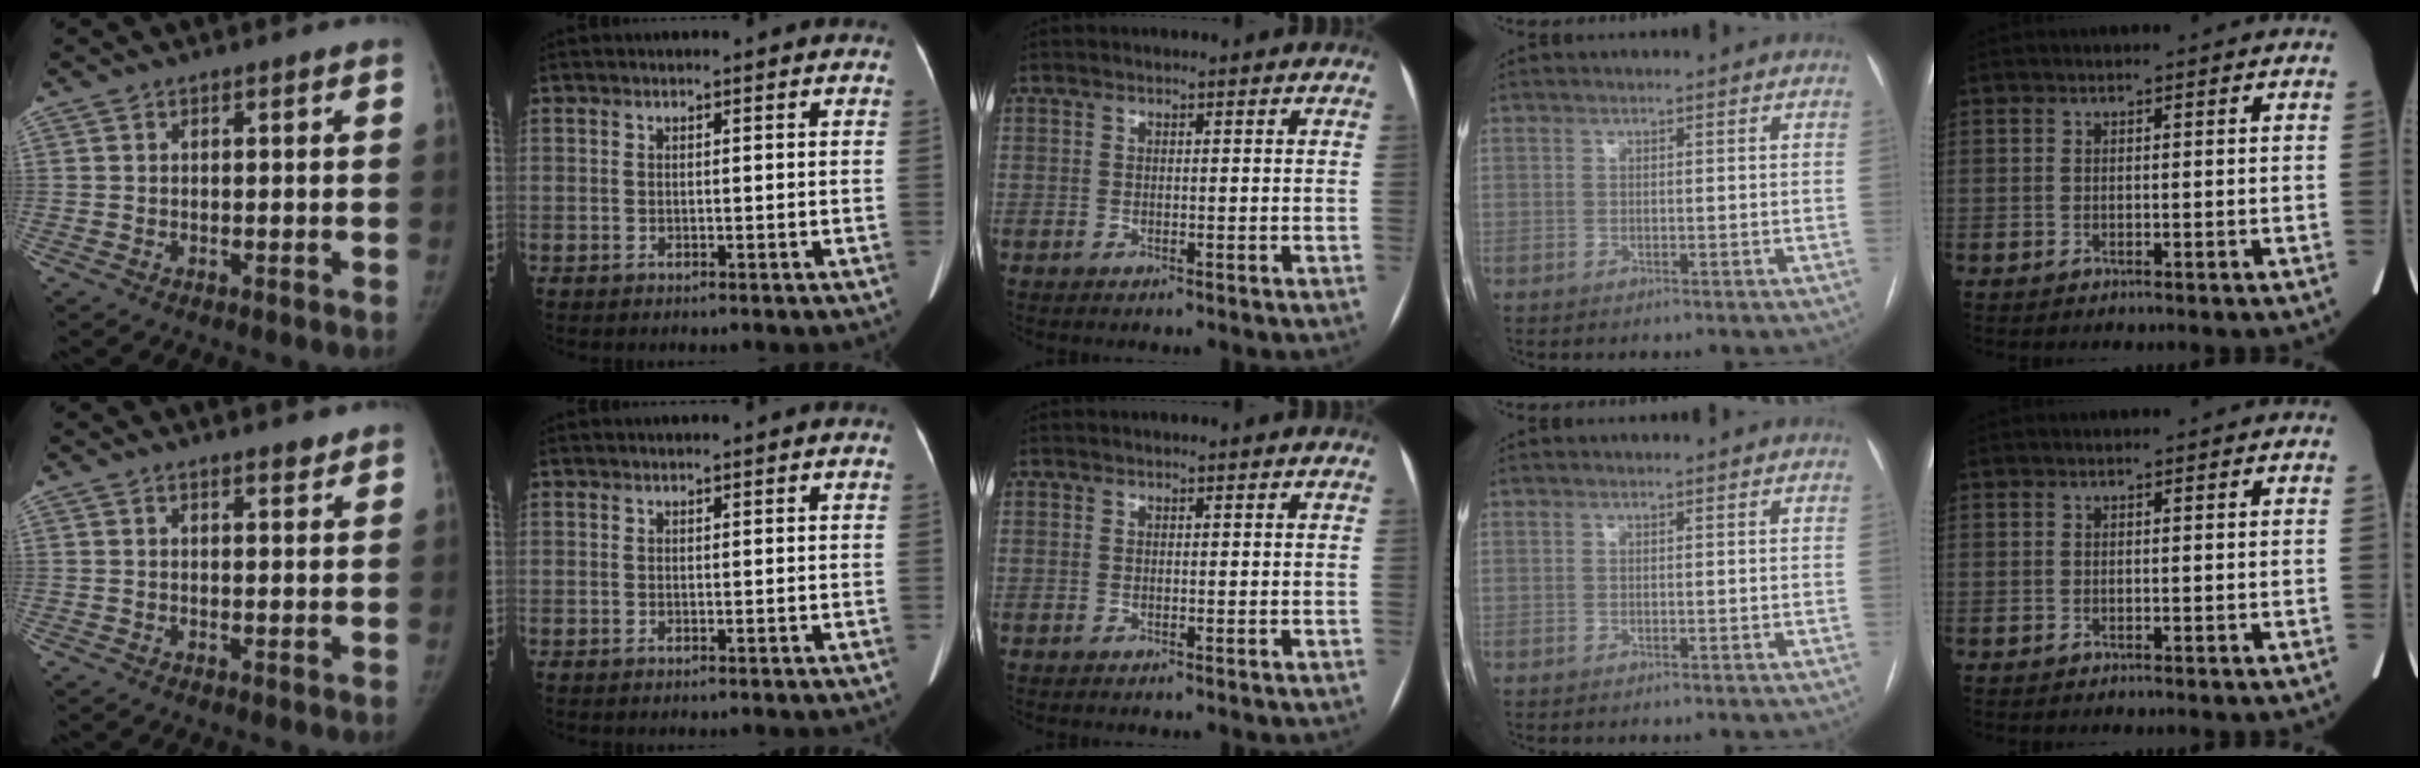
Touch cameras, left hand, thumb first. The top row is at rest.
{"thumb": {"total": 1.9, "force": [1.7, 0.5, 0.8], "torque": [-0.005, -0.013, 0.025]}}